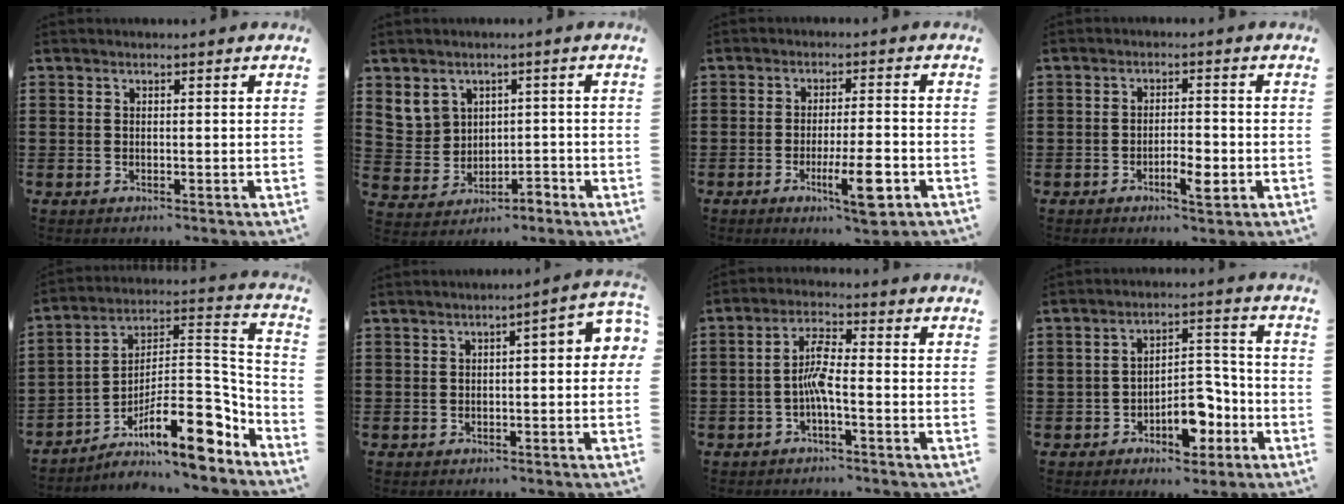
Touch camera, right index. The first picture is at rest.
{"total": 4.5, "force": [1.2, 4.1, 1.2], "torque": [-0.050, 0.006, 0.020]}
{"total": 8.3, "force": [-3.5, 1.1, 7.4], "torque": [-0.136, -0.013, -0.059]}
{"total": 4.0, "force": [-1.8, 1.2, 3.4], "torque": [-0.055, 0.004, -0.033]}
{"total": 14.1, "force": [-7.8, 4.2, 11.0], "torque": [-0.164, -0.001, -0.142]}
{"total": 2.7, "force": [-0.3, 0.5, 2.6], "torque": [-0.046, 0.003, -0.009]}
{"total": 4.9, "force": [-1.5, 1.0, 4.6], "torque": [-0.091, 0.007, -0.032]}
{"total": 7.8, "force": [-3.9, 4.4, 5.2], "torque": [-0.074, 0.020, -0.066]}